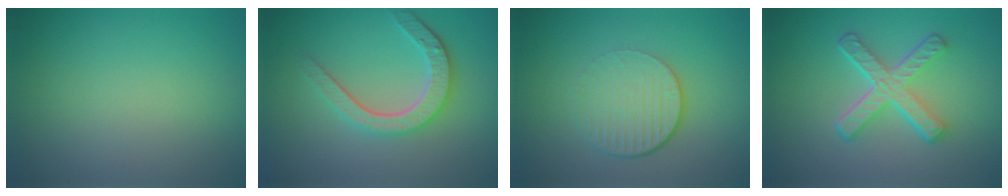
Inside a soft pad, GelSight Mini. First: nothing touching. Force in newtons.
{"total": 4.6, "press": 3.5, "slide": 3.0}
{"total": 4.7, "press": 2.9, "slide": 3.7}
{"total": 5.2, "press": 3.8, "slide": 3.6}